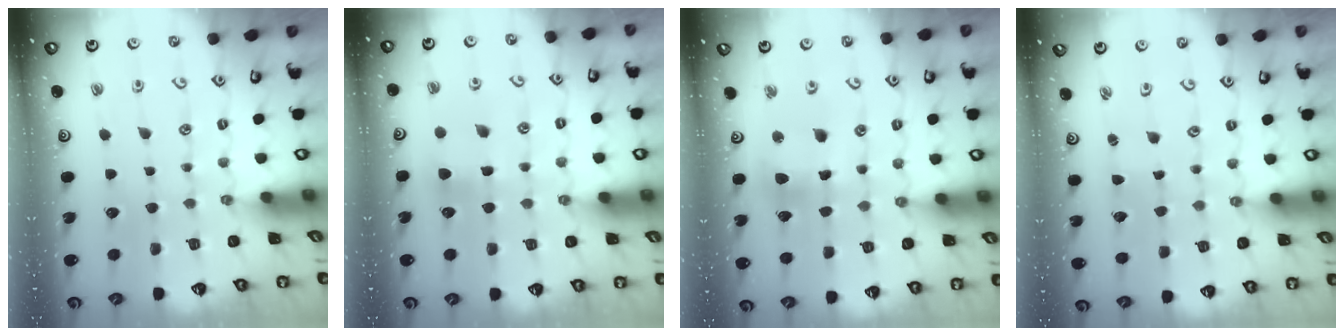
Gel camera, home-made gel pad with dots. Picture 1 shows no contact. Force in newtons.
{"total": 6.0, "press": 6.0, "slide": 0.6}
{"total": 10.6, "press": 10.5, "slide": 1.5}
{"total": 1.5, "press": 1.4, "slide": 0.2}